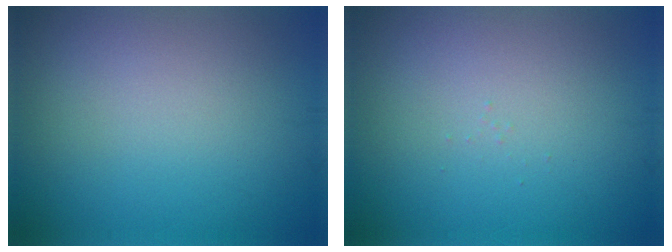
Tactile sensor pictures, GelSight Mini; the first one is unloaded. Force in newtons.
{"total": 0.0}